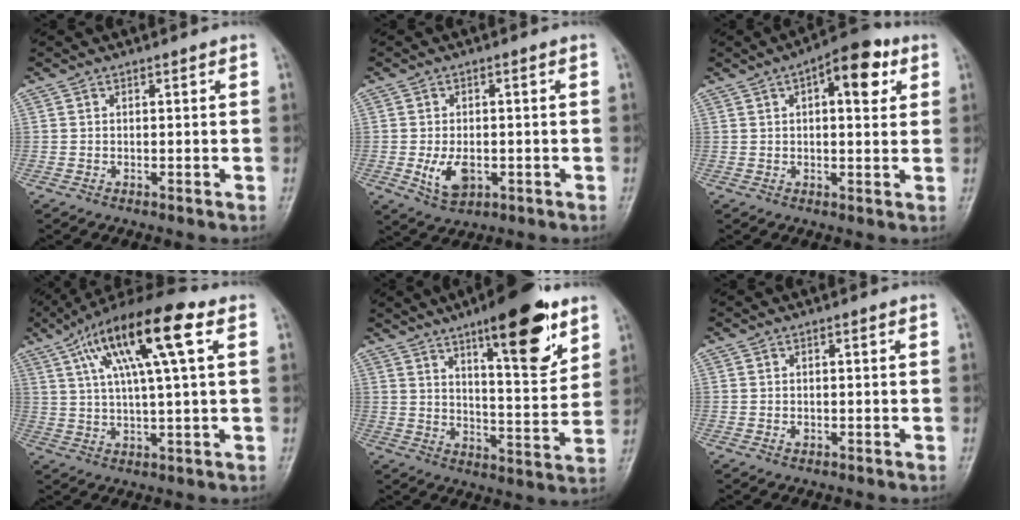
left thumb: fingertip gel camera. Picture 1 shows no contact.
{"total": 6.0, "force": [-1.4, 3.6, 4.5], "torque": [-0.077, -0.001, -0.017]}
{"total": 10.0, "force": [3.8, 4.3, 8.1], "torque": [-0.092, 0.007, 0.047]}
{"total": 16.8, "force": [6.3, 3.6, 15.1], "torque": [-0.271, 0.012, 0.103]}
{"total": 17.3, "force": [10.1, 4.9, 13.2], "torque": [-0.161, -0.058, 0.152]}
{"total": 1.0, "force": [-0.3, 0.7, 0.6], "torque": [-0.008, 0.004, -0.002]}